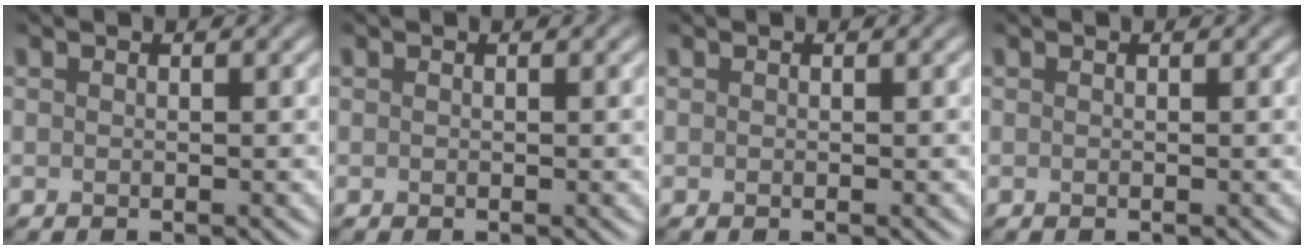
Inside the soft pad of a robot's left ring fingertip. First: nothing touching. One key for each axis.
{"total": 0.0}
{"total": 0.0}
{"total": 0.0}